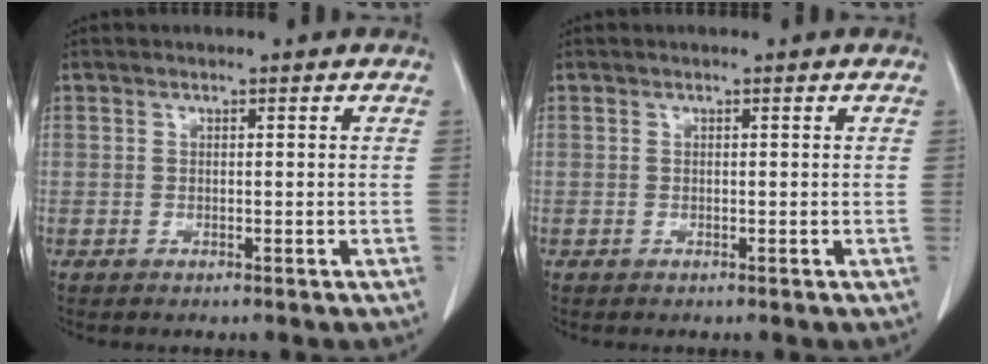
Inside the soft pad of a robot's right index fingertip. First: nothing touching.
{"total": 0.0}